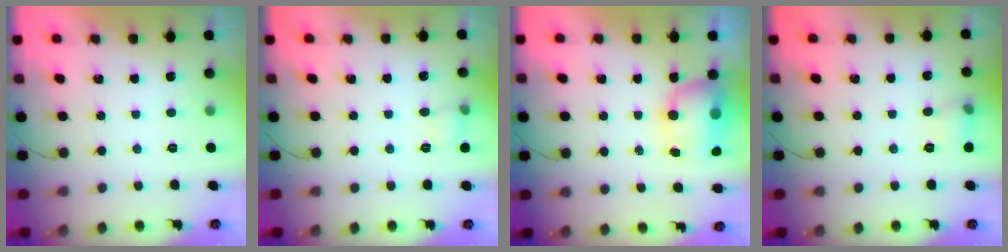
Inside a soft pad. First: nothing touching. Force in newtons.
{"total": 5.5, "press": 5.2, "slide": 1.6}
{"total": 10.7, "press": 8.7, "slide": 6.3}
{"total": 7.5, "press": 7.3, "slide": 1.8}